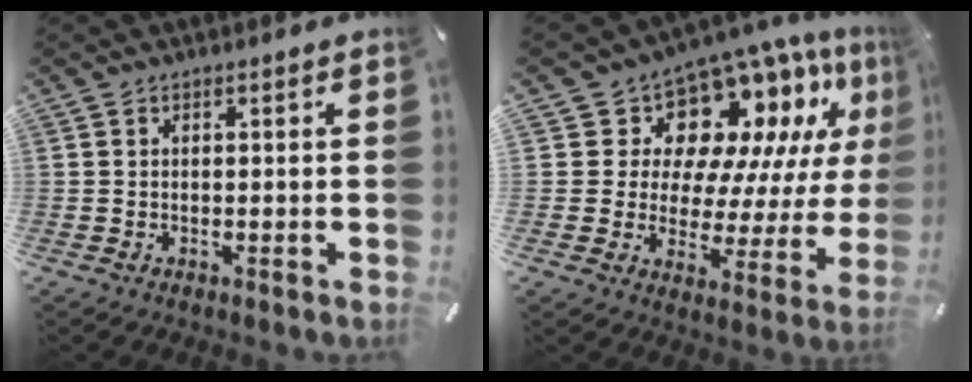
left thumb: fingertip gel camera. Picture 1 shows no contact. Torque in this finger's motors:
{"motor_torque": [2.26, 2.75, 0.31, -0.25, 0.05]}